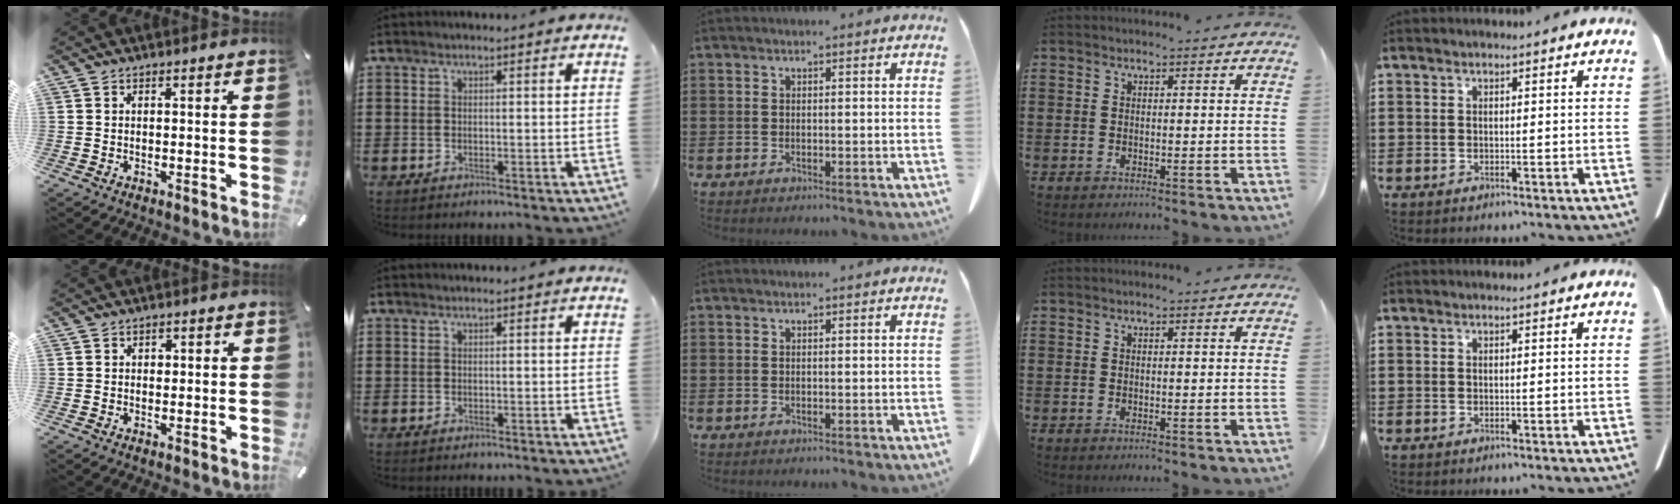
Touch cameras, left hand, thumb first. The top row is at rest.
{"thumb": {"total": 1.1, "force": [0.1, 1.0, 0.5], "torque": [-0.010, 0.005, -0.001]}}